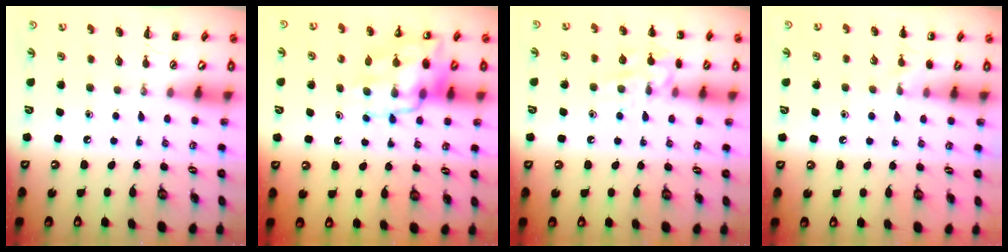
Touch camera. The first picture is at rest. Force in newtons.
{"total": 14.0, "press": 13.5, "slide": 3.7}
{"total": 11.1, "press": 11.0, "slide": 1.2}
{"total": 6.5, "press": 6.1, "slide": 2.2}